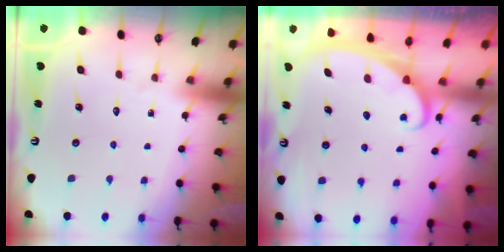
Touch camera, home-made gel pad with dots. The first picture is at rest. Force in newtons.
{"total": 2.5, "press": 2.5, "slide": 0.4}